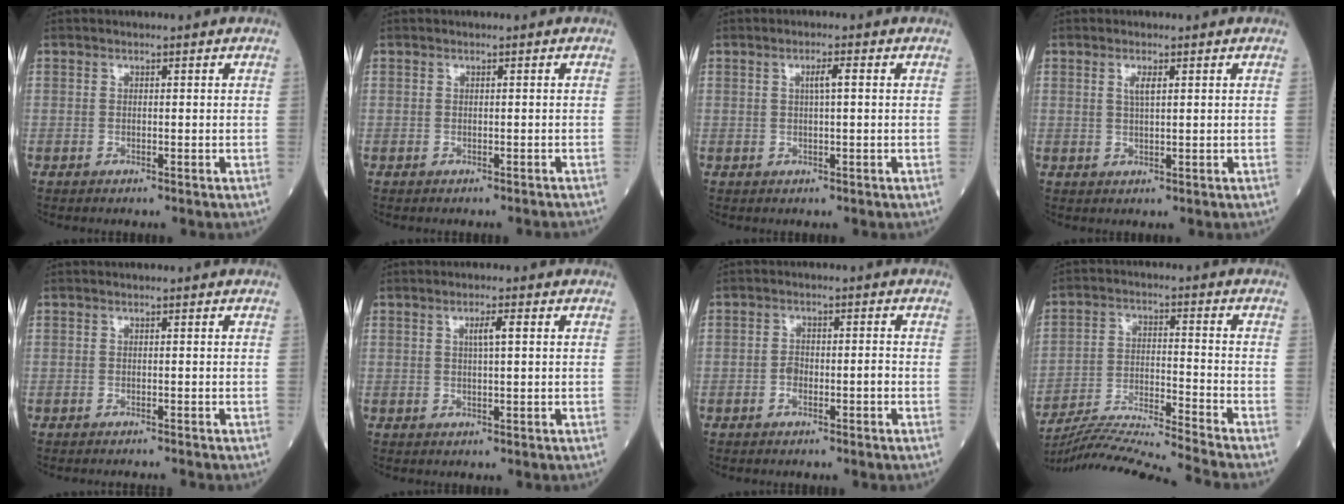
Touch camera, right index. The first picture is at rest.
{"total": 2.7, "force": [-2.6, -0.2, 0.7], "torque": [-0.009, -0.010, -0.026]}
{"total": 2.1, "force": [0.4, 0.0, 2.0], "torque": [-0.036, 0.003, 0.007]}
{"total": 1.8, "force": [0.7, 0.2, 1.7], "torque": [-0.039, -0.001, 0.014]}
{"total": 2.0, "force": [-2.0, -0.5, 0.3], "torque": [0.001, -0.002, -0.025]}
{"total": 2.4, "force": [0.7, 0.1, 2.3], "torque": [-0.041, 0.002, 0.011]}
{"total": 2.6, "force": [-1.1, 1.0, 2.1], "torque": [-0.039, 0.006, -0.019]}
{"total": 17.9, "force": [-16.6, -3.2, 5.9], "torque": [-0.104, -0.028, -0.271]}